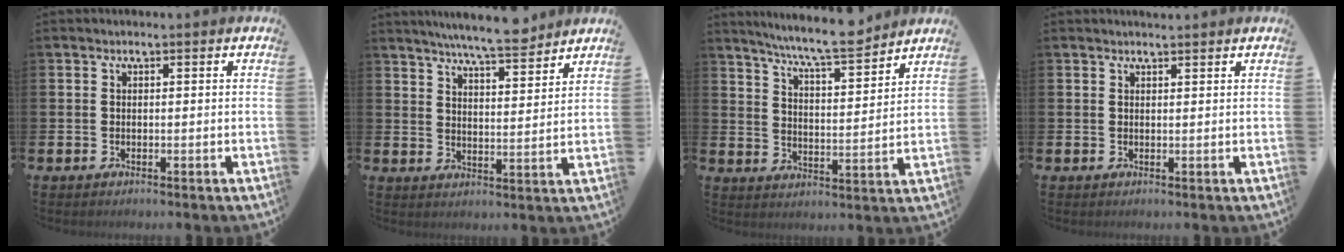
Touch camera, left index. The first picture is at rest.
{"total": 7.1, "force": [6.8, 0.4, 2.1], "torque": [-0.050, -0.034, 0.120]}
{"total": 8.4, "force": [7.8, 0.2, 3.0], "torque": [-0.079, -0.047, 0.137]}
{"total": 1.2, "force": [1.2, 0.1, 0.1], "torque": [0.005, -0.003, 0.020]}